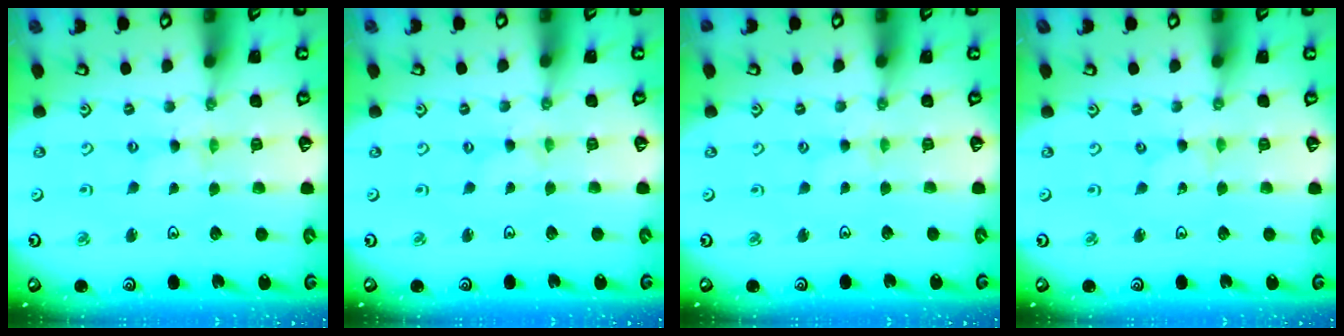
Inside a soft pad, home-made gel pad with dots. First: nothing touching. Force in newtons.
{"total": 0.0}
{"total": 1.3, "press": 1.2, "slide": 0.3}
{"total": 0.0}